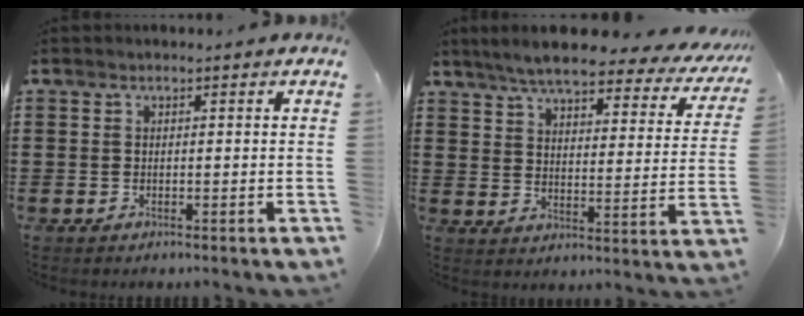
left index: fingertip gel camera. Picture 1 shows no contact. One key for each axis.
{"total": 6.7, "fx": 6.0, "fy": 0.8, "fz": 2.9, "tx": -0.076, "ty": -0.035, "tz": 0.099}